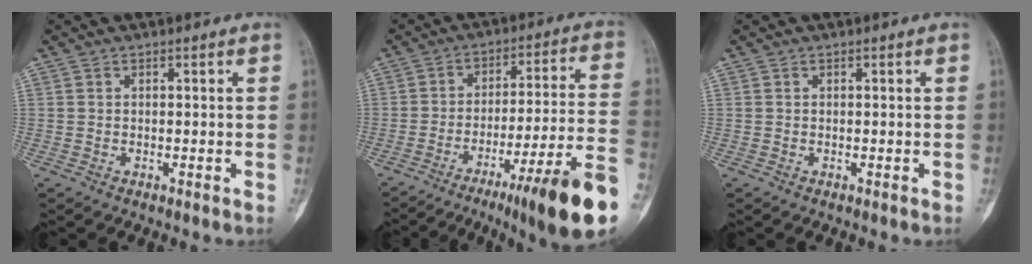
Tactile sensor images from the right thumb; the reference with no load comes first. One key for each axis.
{"total": 20.6, "fx": -11.3, "fy": 1.3, "fz": 17.1, "tx": -0.203, "ty": 0.050, "tz": -0.171}
{"total": 0.0}